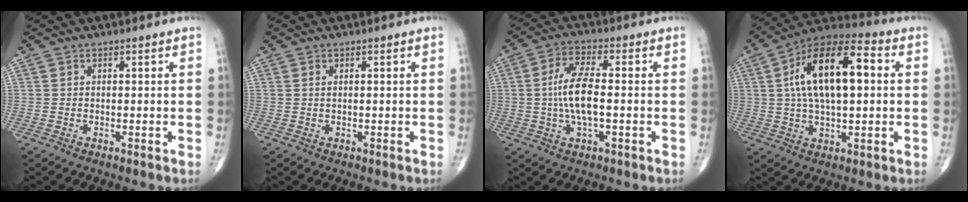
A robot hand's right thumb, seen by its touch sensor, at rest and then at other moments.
{"total": 0.5, "force": [0.2, 0.2, 0.5], "torque": [-0.014, 0.003, 0.005]}
{"total": 9.4, "force": [-0.4, 3.3, 8.8], "torque": [-0.185, 0.010, -0.012]}
{"total": 18.4, "force": [3.0, 8.2, 16.2], "torque": [-0.274, 0.026, 0.044]}